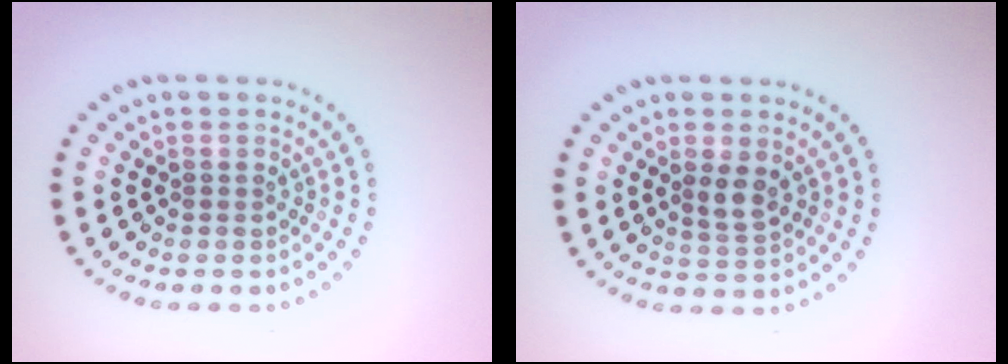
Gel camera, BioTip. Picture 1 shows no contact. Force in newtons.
{"total": 2.0, "press": 1.8, "slide": 0.9}